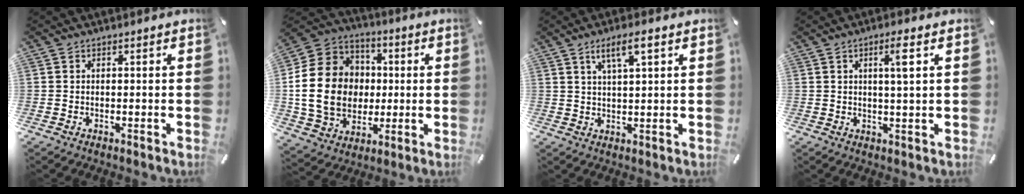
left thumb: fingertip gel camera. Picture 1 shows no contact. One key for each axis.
{"total": 20.0, "fx": -0.7, "fy": 17.1, "fz": 10.5, "tx": -0.222, "ty": 0.018, "tz": -0.009}
{"total": 5.9, "fx": 3.1, "fy": 1.4, "fz": 4.8, "tx": -0.099, "ty": 0.003, "tz": 0.052}
{"total": 4.8, "fx": 1.7, "fy": 0.3, "fz": 4.5, "tx": -0.076, "ty": -0.006, "tz": 0.020}